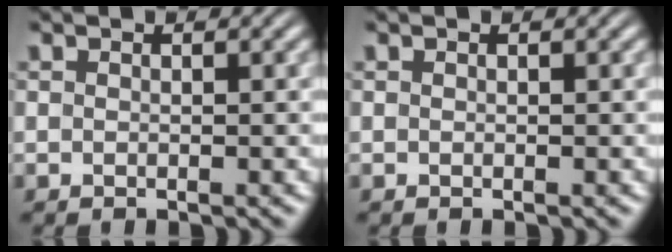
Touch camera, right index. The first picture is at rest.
{"total": 0.0}